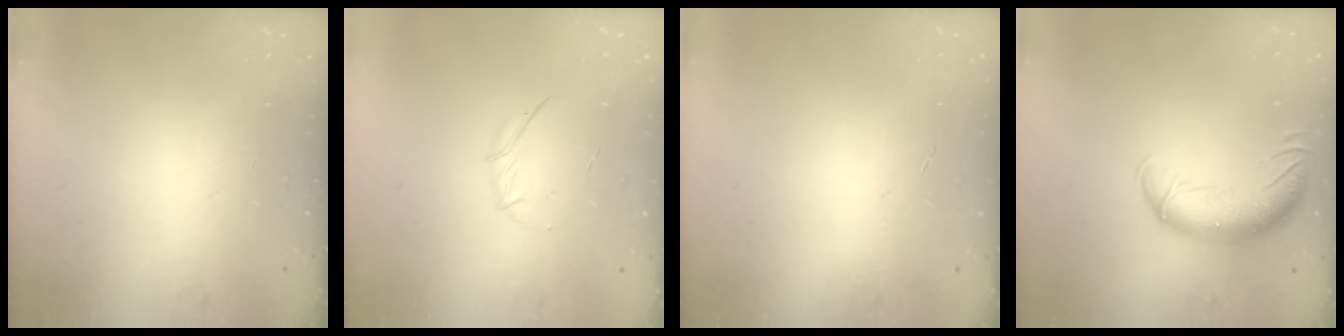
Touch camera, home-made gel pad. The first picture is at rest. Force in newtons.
{"total": 4.0, "press": 4.0, "slide": 0.7}
{"total": 0.0}
{"total": 13.4, "press": 13.0, "slide": 3.2}